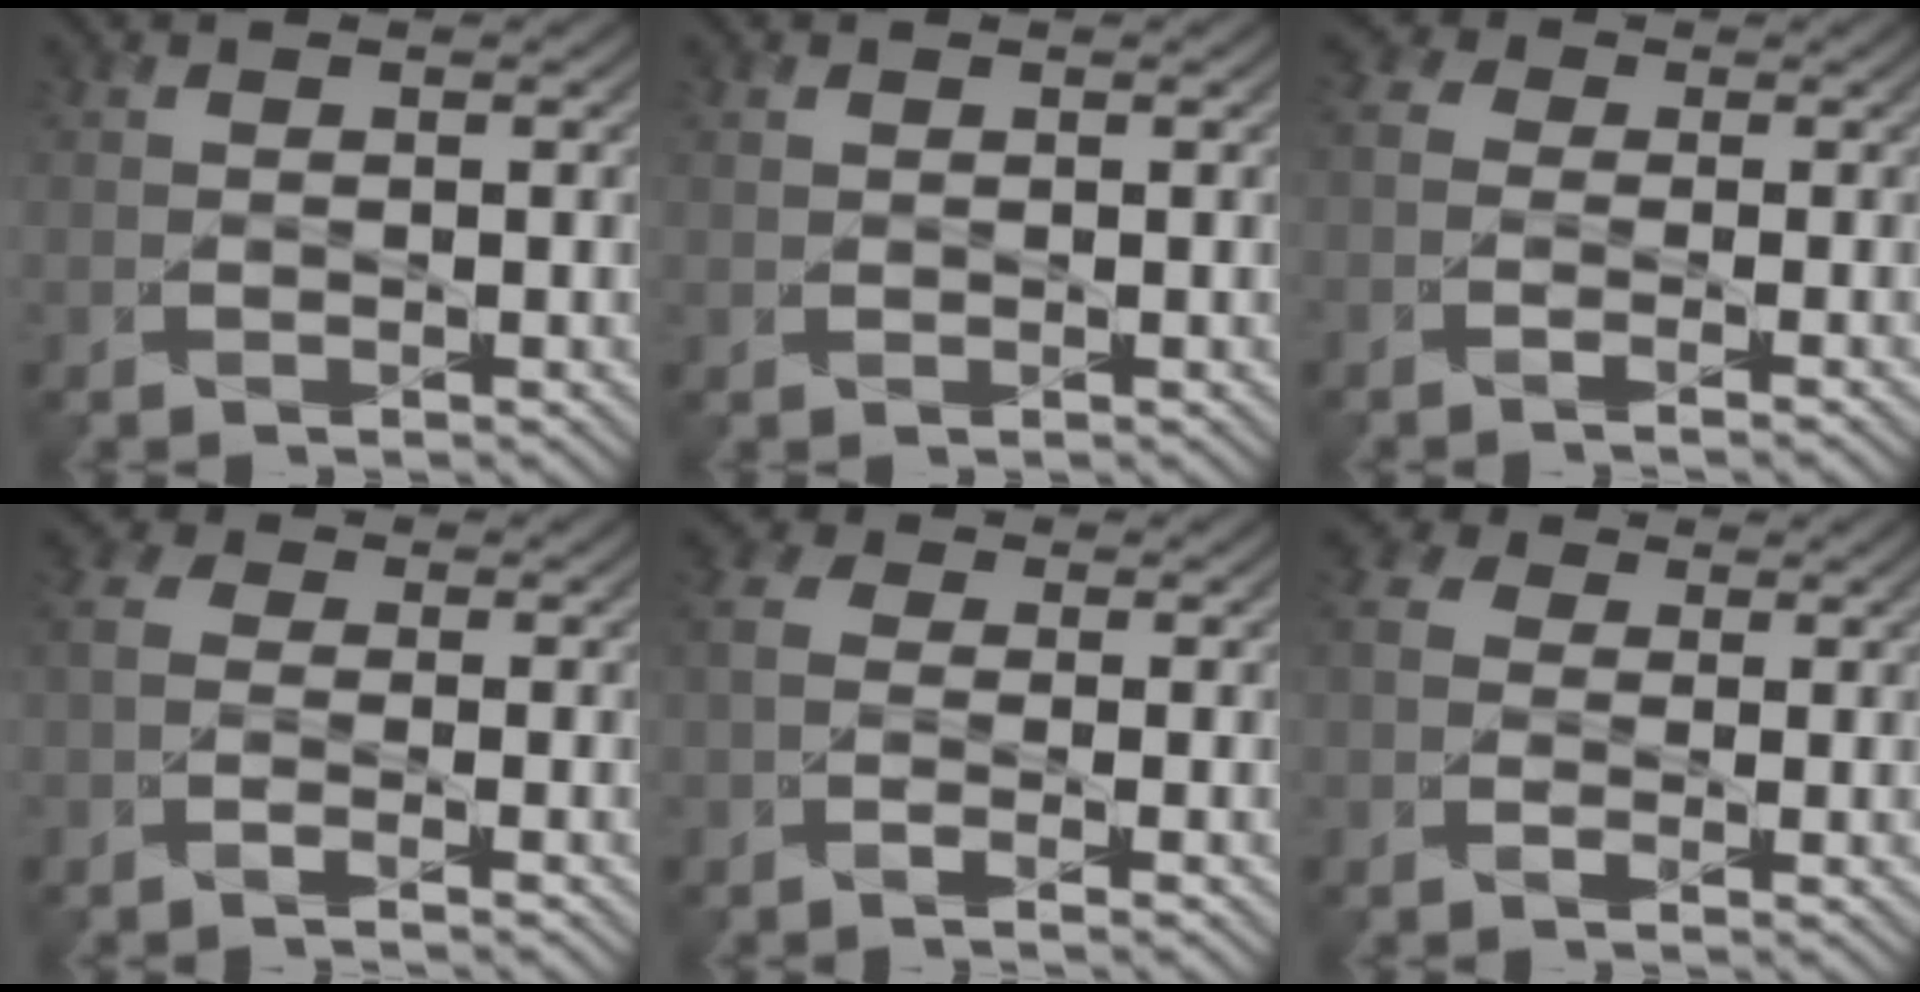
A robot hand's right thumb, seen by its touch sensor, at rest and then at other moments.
{"total": 0.8, "force": [0.4, 0.5, 0.3], "torque": [-0.011, -0.001, 0.009]}
{"total": 3.4, "force": [-1.2, 2.1, 2.4], "torque": [-0.049, 0.000, -0.033]}
{"total": 2.8, "force": [-1.3, 1.4, 2.0], "torque": [-0.054, 0.002, -0.040]}
{"total": 3.2, "force": [-1.2, 1.5, 2.6], "torque": [-0.067, 0.001, -0.034]}
{"total": 3.5, "force": [-0.4, 2.6, 2.3], "torque": [-0.059, 0.002, -0.020]}